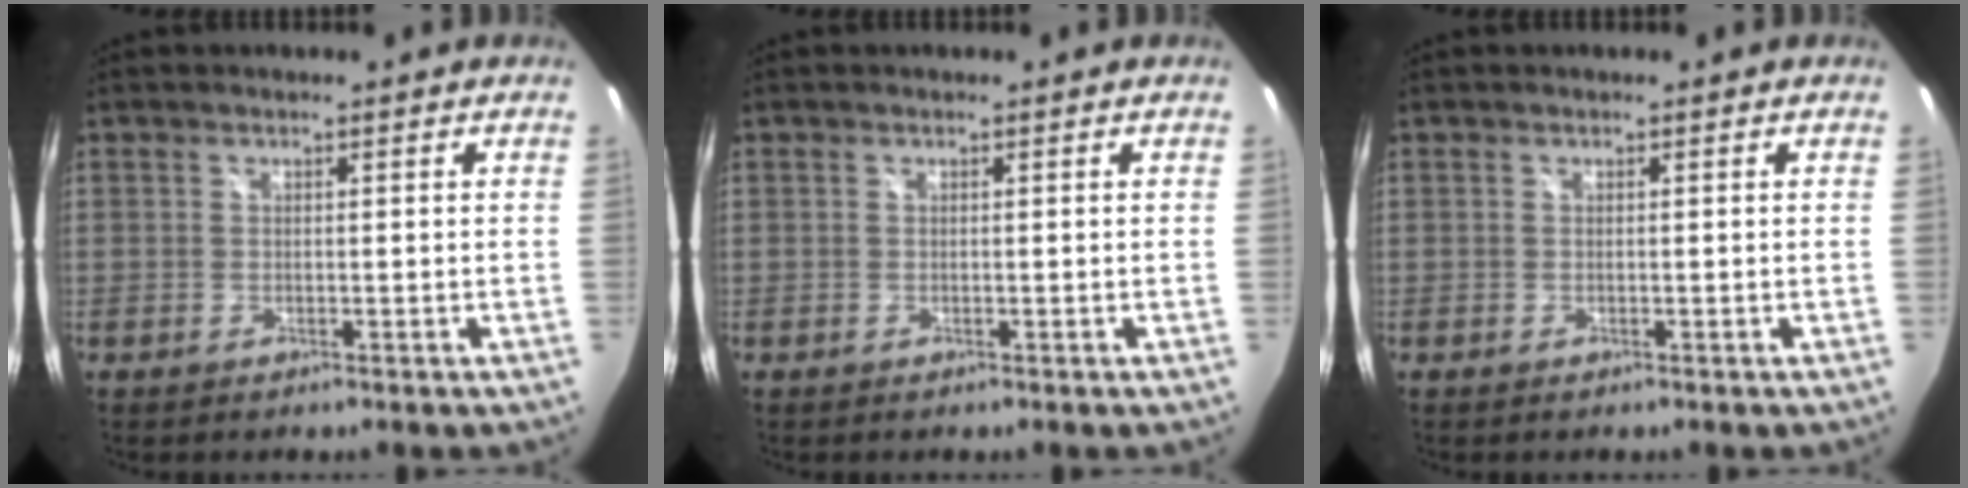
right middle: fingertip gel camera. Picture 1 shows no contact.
{"total": 0.0}
{"total": 0.0}